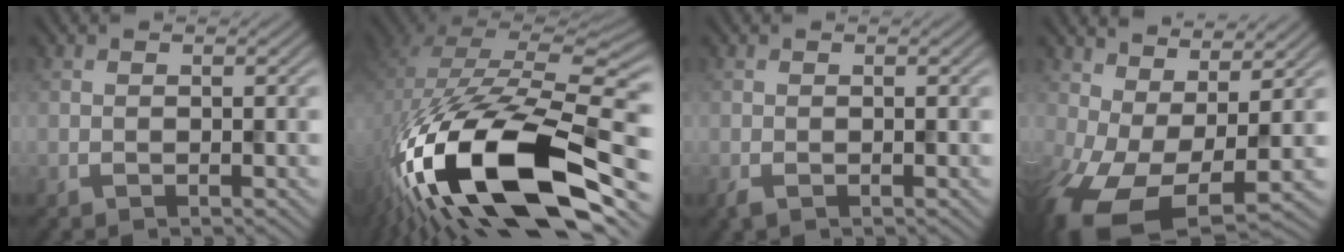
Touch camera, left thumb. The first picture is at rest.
{"total": 18.8, "force": [-7.9, 8.4, 14.8], "torque": [-0.301, -0.034, -0.124]}
{"total": 0.6, "force": [-0.4, 0.1, 0.5], "torque": [-0.015, -0.003, -0.007]}
{"total": 10.7, "force": [-1.6, 5.9, 8.8], "torque": [-0.189, -0.024, -0.018]}